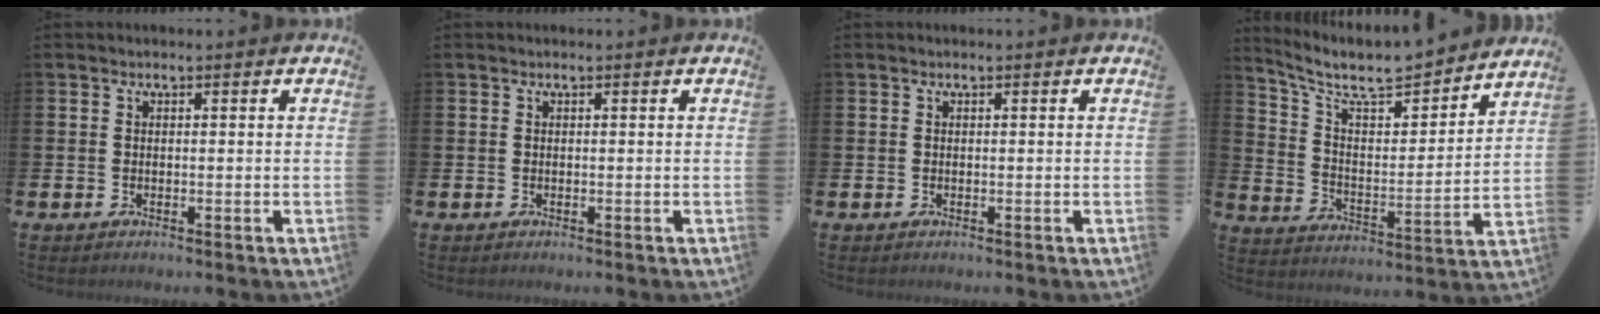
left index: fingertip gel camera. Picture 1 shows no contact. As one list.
[{"total": 0.0}, {"total": 0.0}, {"total": 8.1, "force": [7.3, 1.9, 2.9], "torque": [-0.090, -0.058, 0.124]}]